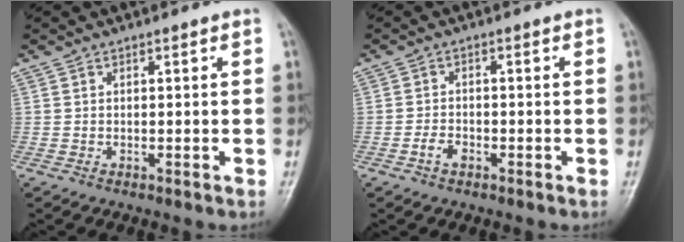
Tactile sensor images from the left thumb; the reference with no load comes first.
{"total": 2.5, "force": [-1.4, 1.5, 1.4], "torque": [-0.026, 0.010, -0.026]}